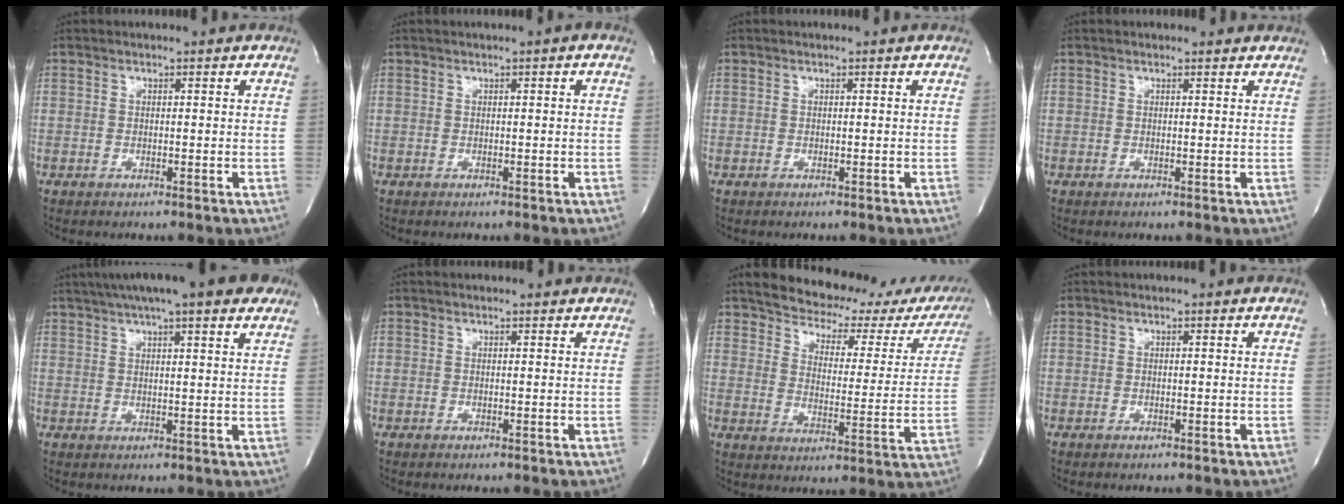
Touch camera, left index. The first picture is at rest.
{"total": 0.5, "force": [0.0, 0.1, 0.5], "torque": [-0.009, -0.001, -0.002]}
{"total": 0.0}
{"total": 1.4, "force": [1.3, 0.5, 0.0], "torque": [-0.007, 0.002, 0.006]}
{"total": 16.4, "force": [12.5, 2.4, 10.4], "torque": [-0.167, 0.043, 0.160]}
{"total": 0.6, "force": [0.6, 0.2, 0.0], "torque": [-0.006, 0.004, 0.005]}
{"total": 20.0, "force": [17.6, 6.6, 6.8], "torque": [-0.078, -0.034, 0.201]}
{"total": 0.0}